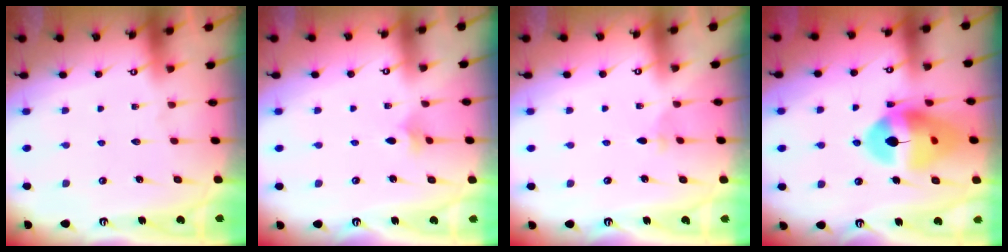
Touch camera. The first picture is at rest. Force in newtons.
{"total": 2.0, "press": 1.9, "slide": 0.5}
{"total": 2.0, "press": 1.9, "slide": 0.5}
{"total": 16.0, "press": 15.9, "slide": 1.7}